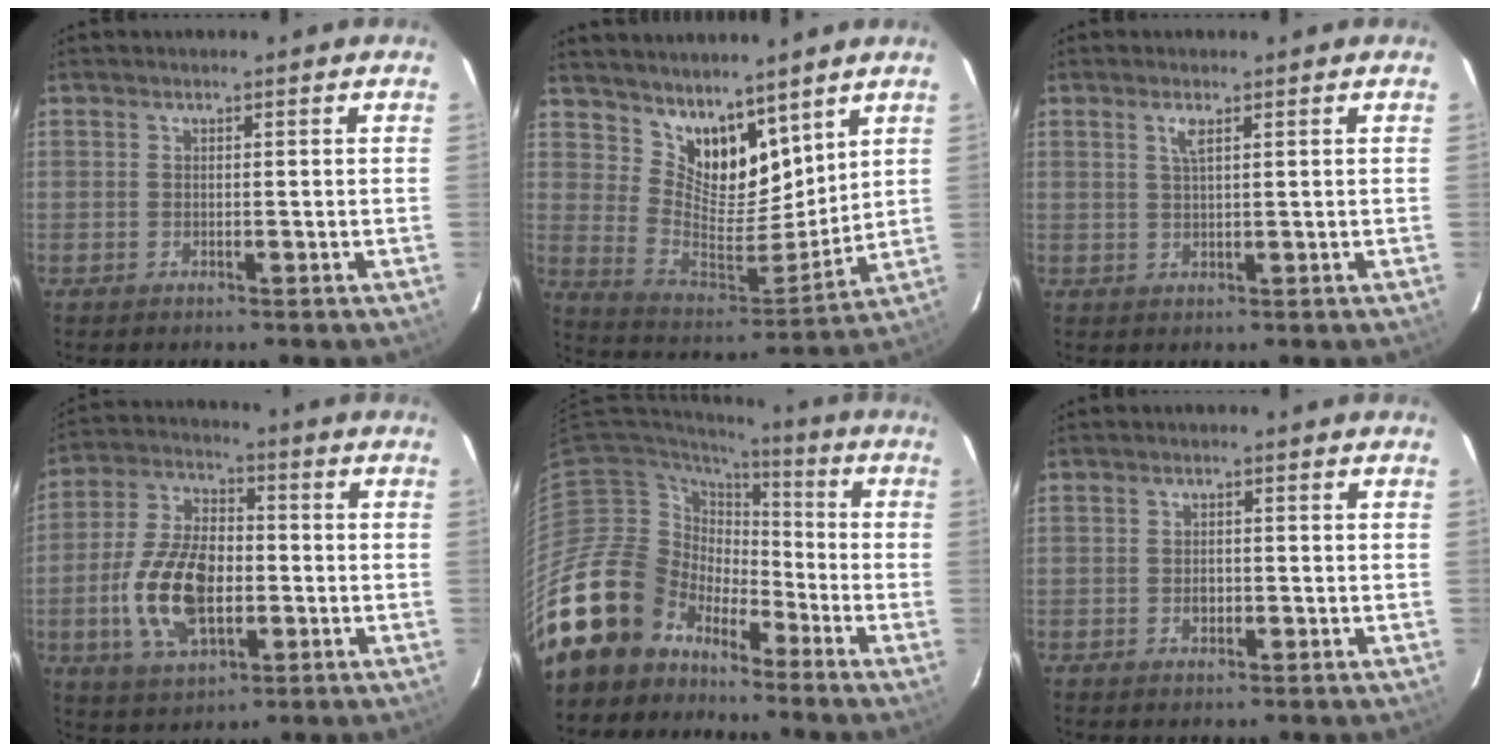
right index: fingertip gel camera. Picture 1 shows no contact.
{"total": 13.7, "force": [10.3, 6.9, 5.8], "torque": [-0.112, -0.004, 0.201]}
{"total": 2.0, "force": [1.1, 0.4, 1.7], "torque": [-0.034, 0.002, 0.020]}
{"total": 15.8, "force": [-3.4, 8.9, 12.6], "torque": [-0.259, 0.006, -0.053]}
{"total": 20.2, "force": [-13.1, 13.8, 6.6], "torque": [-0.154, 0.029, -0.228]}
{"total": 1.9, "force": [-0.6, 1.4, 1.1], "torque": [-0.018, 0.002, -0.010]}